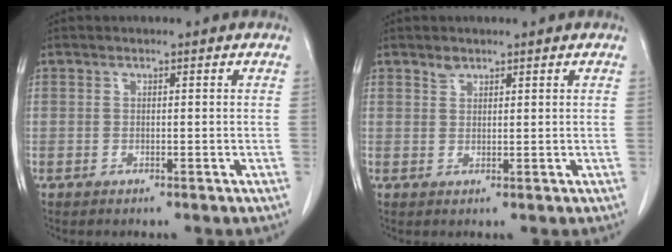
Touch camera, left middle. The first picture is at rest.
{"total": 1.2, "force": [1.0, 0.6, 0.3], "torque": [-0.004, -0.002, 0.018]}